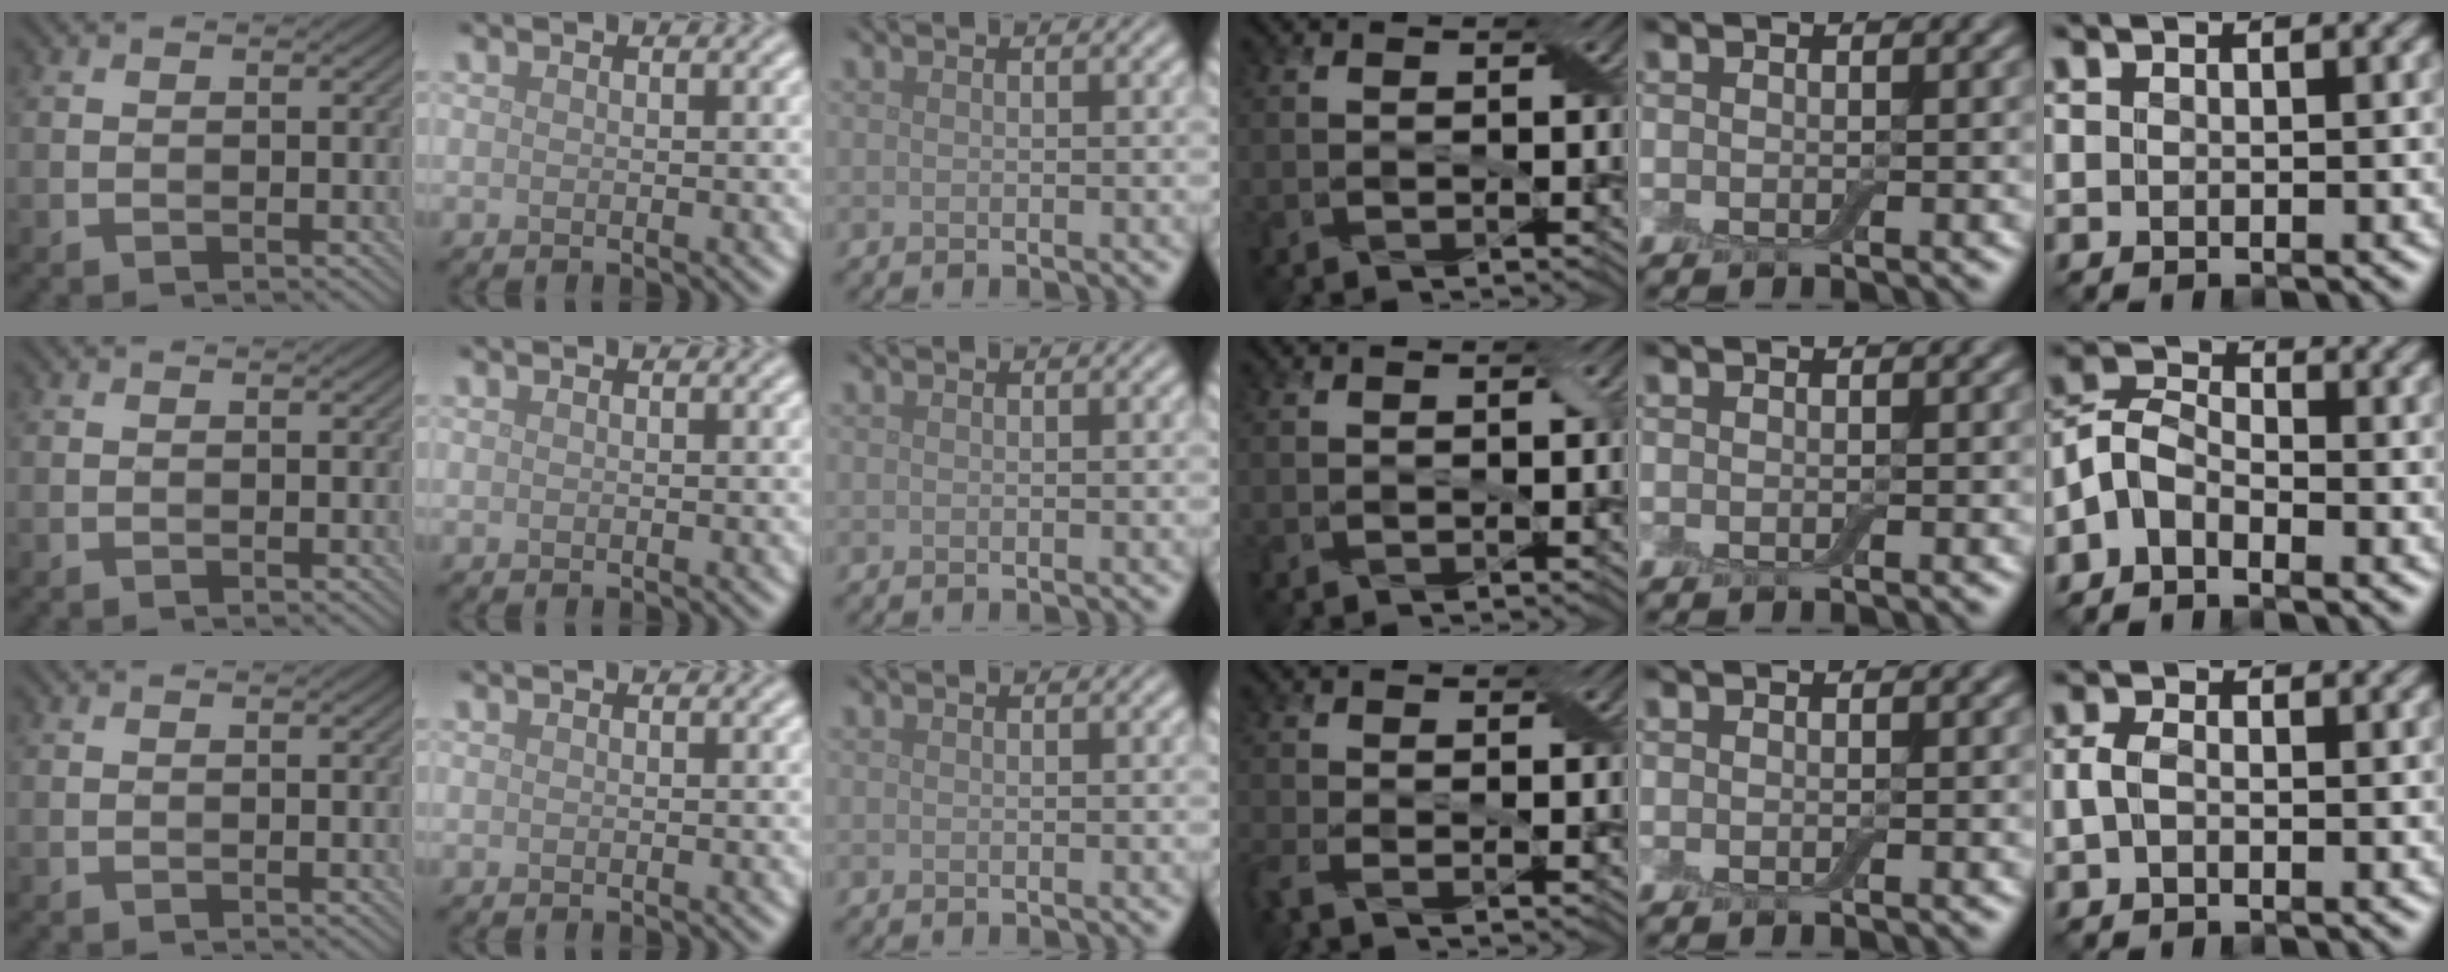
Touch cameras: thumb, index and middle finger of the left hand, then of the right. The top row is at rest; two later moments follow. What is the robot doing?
{"motion": "extract", "object": "airpods case & airpods"}